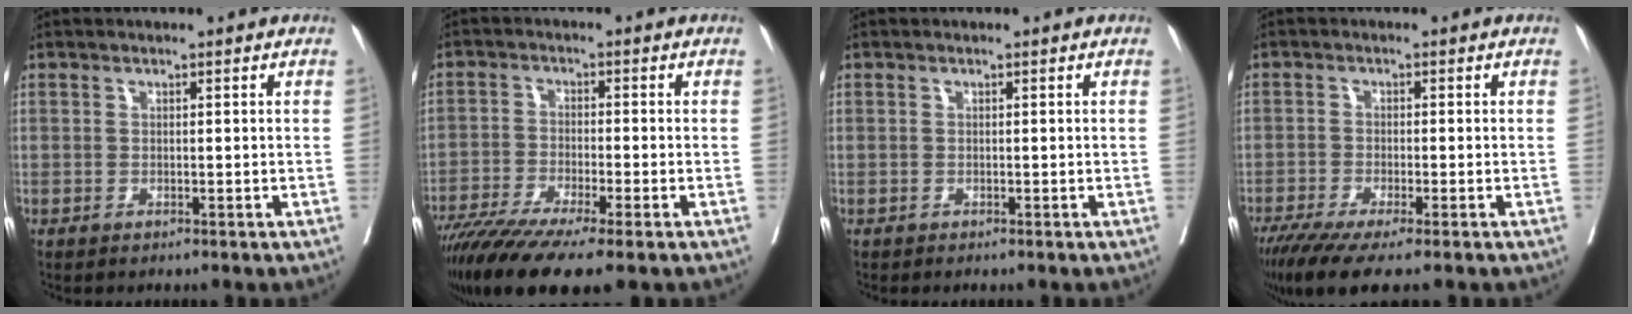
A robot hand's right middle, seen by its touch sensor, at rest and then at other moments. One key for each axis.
{"total": 12.7, "fx": -9.2, "fy": 0.9, "fz": 8.6, "tx": -0.153, "ty": -0.029, "tz": -0.154}
{"total": 0.0}
{"total": 7.8, "fx": -5.7, "fy": 0.7, "fz": 5.3, "tx": -0.084, "ty": -0.019, "tz": -0.097}